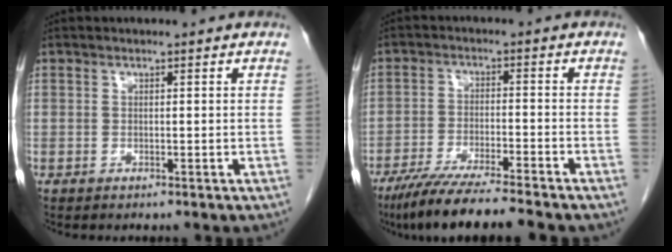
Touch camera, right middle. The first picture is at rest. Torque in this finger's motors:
{"motor_torque": [1.16, -0.98, 0.21, 0.07]}